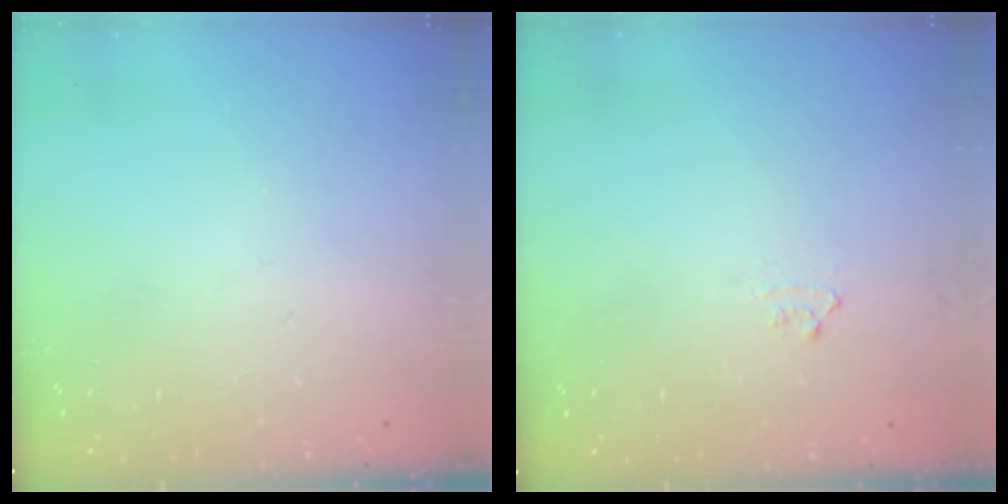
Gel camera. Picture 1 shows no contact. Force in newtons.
{"total": 4.6, "press": 4.5, "slide": 0.5}